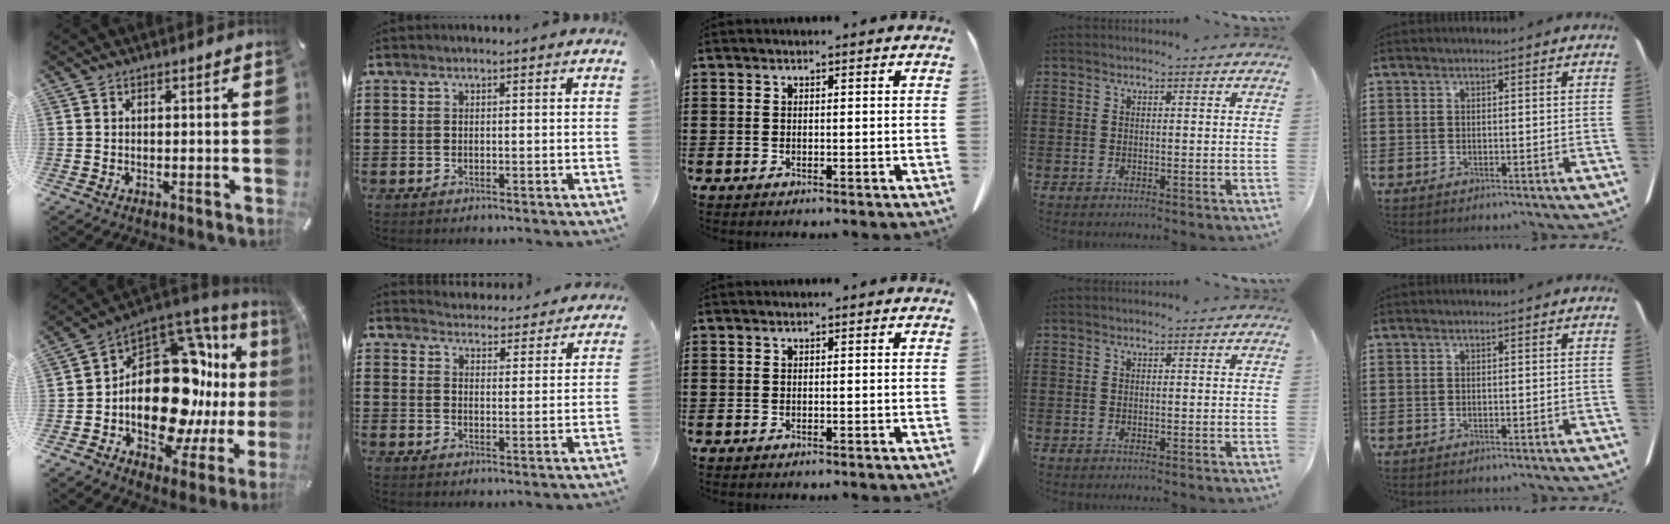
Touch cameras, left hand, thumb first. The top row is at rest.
{"thumb": {"total": 24.6, "force": [-0.7, 14.7, 19.8], "torque": [-0.334, -0.040, 0.001]}, "index": {"total": 4.2, "force": [4.2, 0.1, -0.2], "torque": [-0.010, -0.034, 0.071]}}